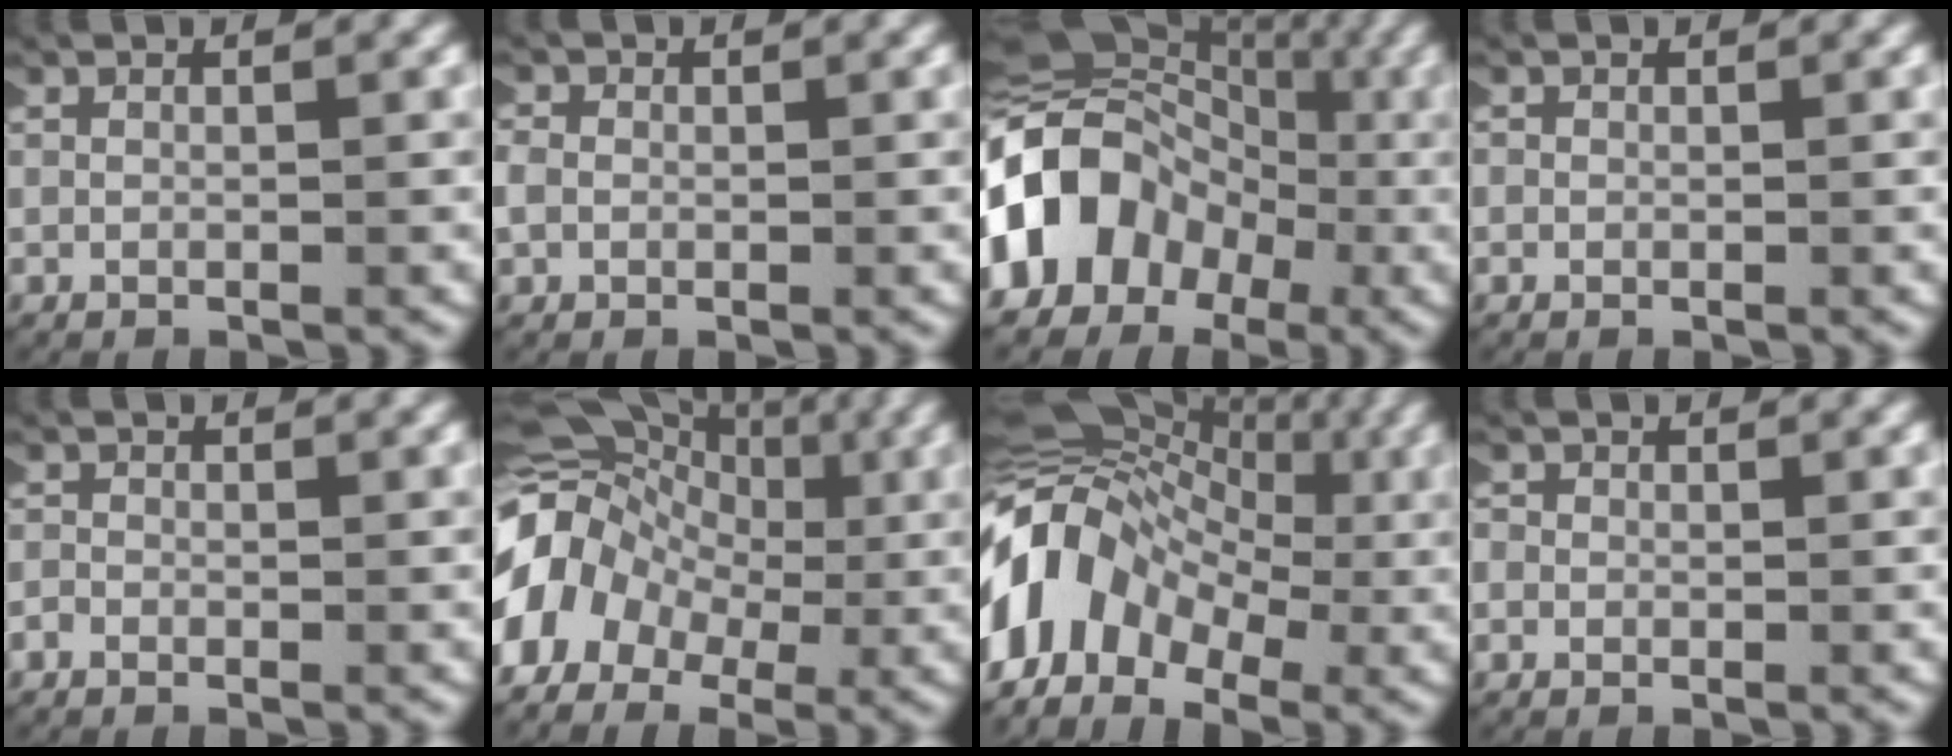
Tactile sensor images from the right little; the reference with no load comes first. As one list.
[{"total": 2.3, "force": [0.3, 2.0, 1.0], "torque": [-0.033, 0.005, 0.001]}, {"total": 15.0, "force": [-0.5, 12.2, 8.7], "torque": [-0.198, -0.012, -0.012]}, {"total": 0.8, "force": [-0.1, 0.8, 0.0], "torque": [-0.003, 0.001, -0.006]}, {"total": 0.9, "force": [-0.5, 0.7, 0.1], "torque": [-0.005, -0.001, -0.013]}, {"total": 14.5, "force": [1.4, 12.6, 7.1], "torque": [-0.180, -0.009, 0.011]}, {"total": 15.0, "force": [0.0, 12.1, 8.8], "torque": [-0.204, -0.002, -0.007]}, {"total": 1.9, "force": [0.0, 1.8, 0.5], "torque": [-0.015, 0.004, -0.009]}]